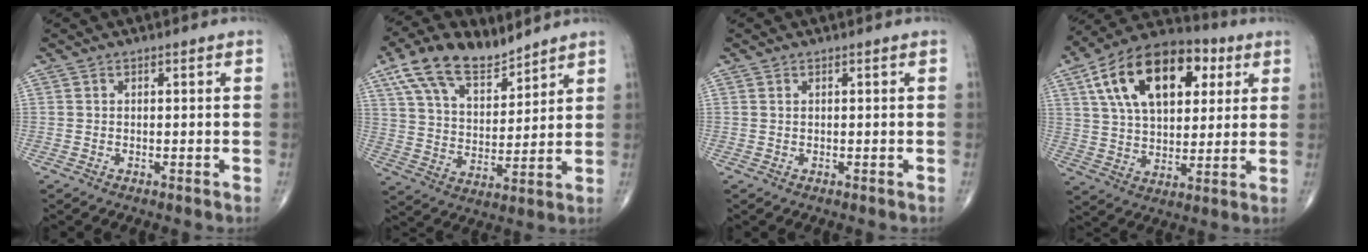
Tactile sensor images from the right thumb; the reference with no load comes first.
{"total": 13.8, "force": [9.6, 6.5, 7.5], "torque": [-0.118, -0.035, 0.185]}
{"total": 0.0}
{"total": 22.0, "force": [8.0, 12.6, 16.1], "torque": [-0.245, 0.002, 0.128]}